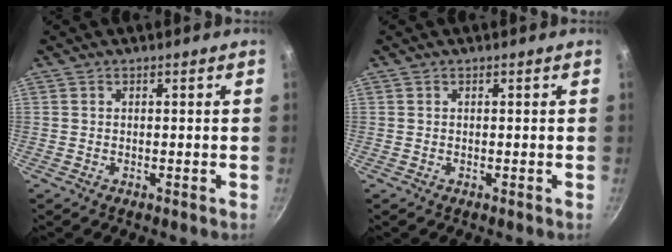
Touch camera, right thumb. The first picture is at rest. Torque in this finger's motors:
{"motor_torque": [0.00, 0.00, 0.01, -0.01, 0.00]}